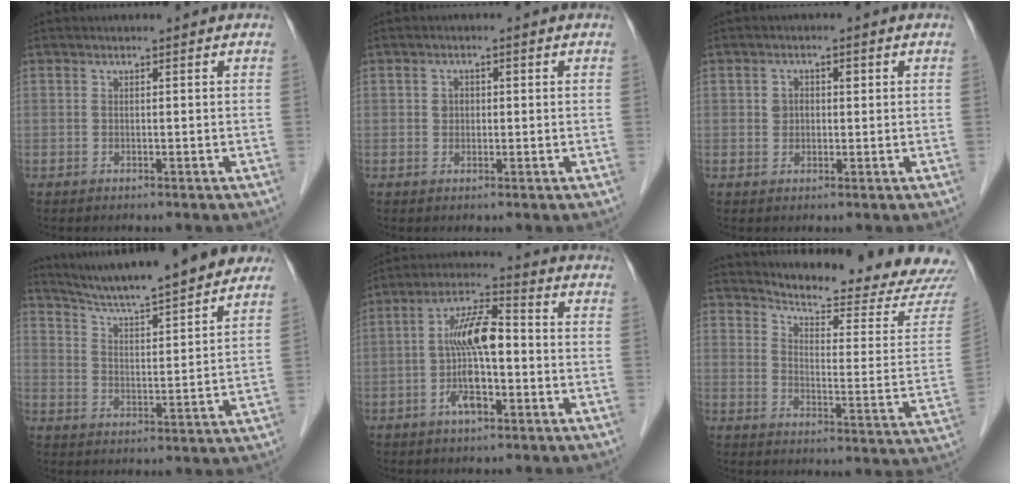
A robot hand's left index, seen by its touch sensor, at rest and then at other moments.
{"total": 1.7, "force": [0.0, 1.5, 0.9], "torque": [-0.018, 0.006, 0.000]}
{"total": 2.4, "force": [0.2, 2.1, 1.2], "torque": [-0.026, 0.012, 0.004]}
{"total": 17.4, "force": [15.4, 1.1, 8.1], "torque": [-0.126, 0.012, 0.225]}
{"total": 9.7, "force": [-1.7, 2.9, 9.1], "torque": [-0.182, 0.017, -0.035]}
{"total": 18.4, "force": [17.8, 0.3, 4.9], "torque": [-0.080, -0.100, 0.219]}